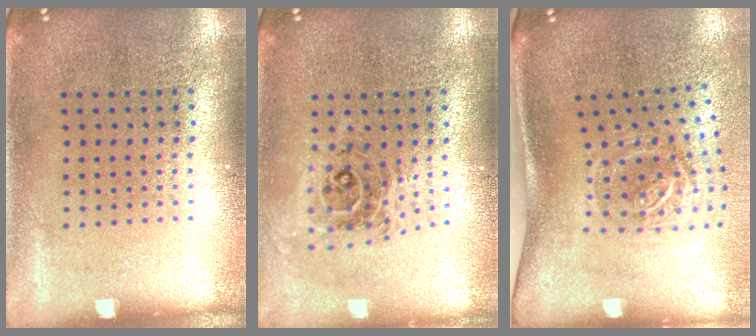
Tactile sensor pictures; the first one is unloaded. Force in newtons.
{"total": 0.9, "press": 0.8, "slide": 0.2}
{"total": 1.9, "press": 1.2, "slide": 1.5}